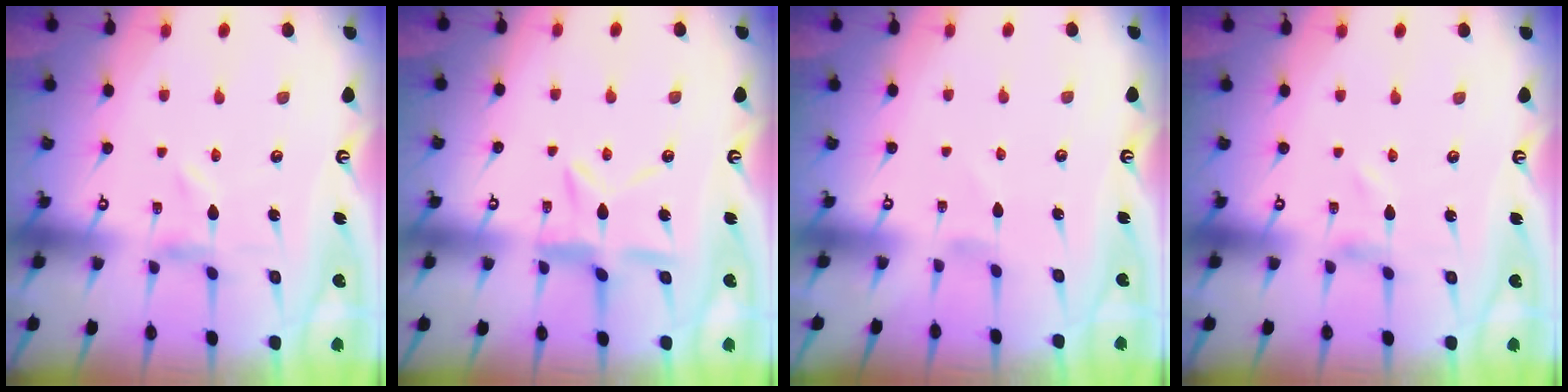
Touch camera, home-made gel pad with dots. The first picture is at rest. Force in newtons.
{"total": 9.8, "press": 9.8, "slide": 0.8}
{"total": 0.0}
{"total": 0.8, "press": 0.8, "slide": 0.1}